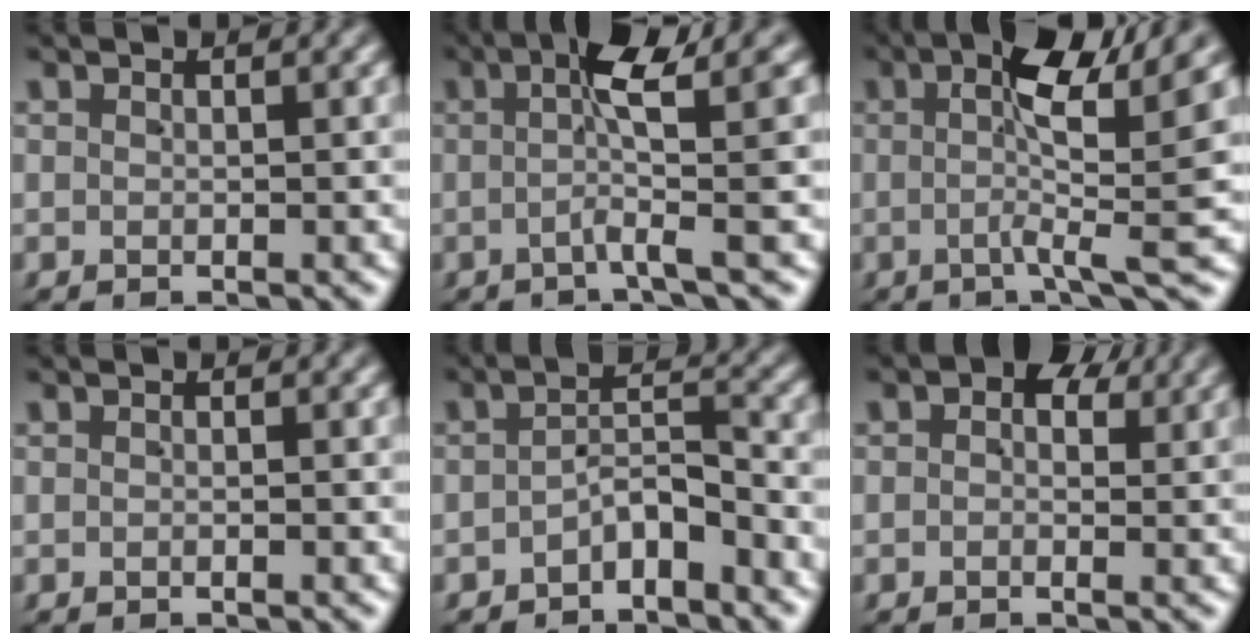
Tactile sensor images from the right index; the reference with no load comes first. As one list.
[{"total": 4.6, "force": [0.5, -0.3, 4.6], "torque": [-0.073, 0.005, 0.010]}, {"total": 7.4, "force": [0.9, 1.1, 7.2], "torque": [-0.105, -0.001, 0.012]}, {"total": 0.0}, {"total": 3.7, "force": [-3.0, 1.2, 1.8], "torque": [-0.008, -0.003, -0.053]}, {"total": 2.6, "force": [0.8, 1.6, 1.9], "torque": [-0.017, 0.003, 0.004]}]